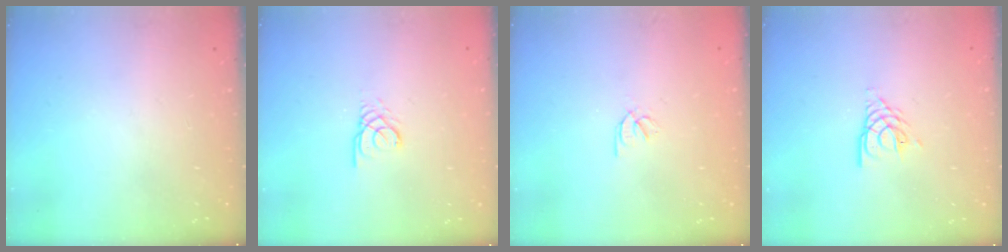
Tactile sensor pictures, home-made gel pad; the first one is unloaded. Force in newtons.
{"total": 2.4, "press": 2.4, "slide": 0.3}
{"total": 2.1, "press": 2.1, "slide": 0.1}
{"total": 4.2, "press": 4.1, "slide": 0.5}